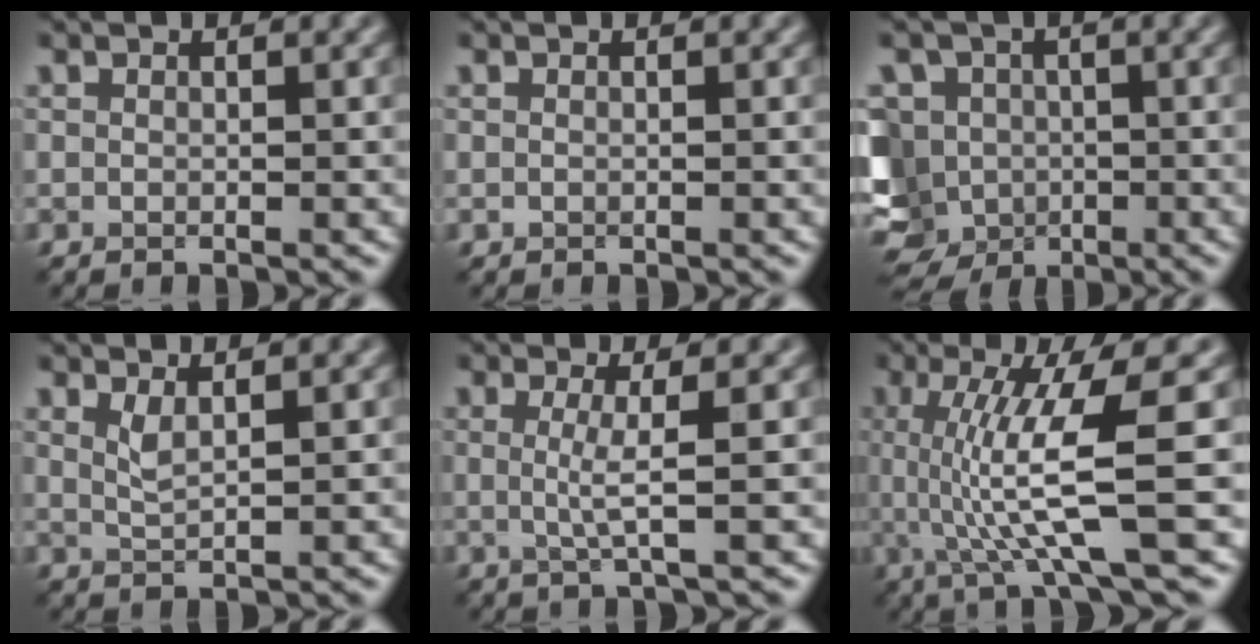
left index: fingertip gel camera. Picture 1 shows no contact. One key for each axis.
{"total": 0.0}
{"total": 9.8, "fx": -4.1, "fy": 7.9, "fz": 4.1, "tx": -0.077, "ty": -0.001, "tz": -0.084}
{"total": 1.6, "fx": 0.9, "fy": 0.4, "fz": 1.2, "tx": -0.024, "ty": -0.002, "tz": 0.016}
{"total": 2.6, "fx": 0.1, "fy": 0.5, "fz": 2.5, "tx": -0.049, "ty": -0.003, "tz": -0.005}
{"total": 8.1, "fx": 0.1, "fy": 1.3, "fz": 8.0, "tx": -0.133, "ty": -0.008, "tz": 0.008}